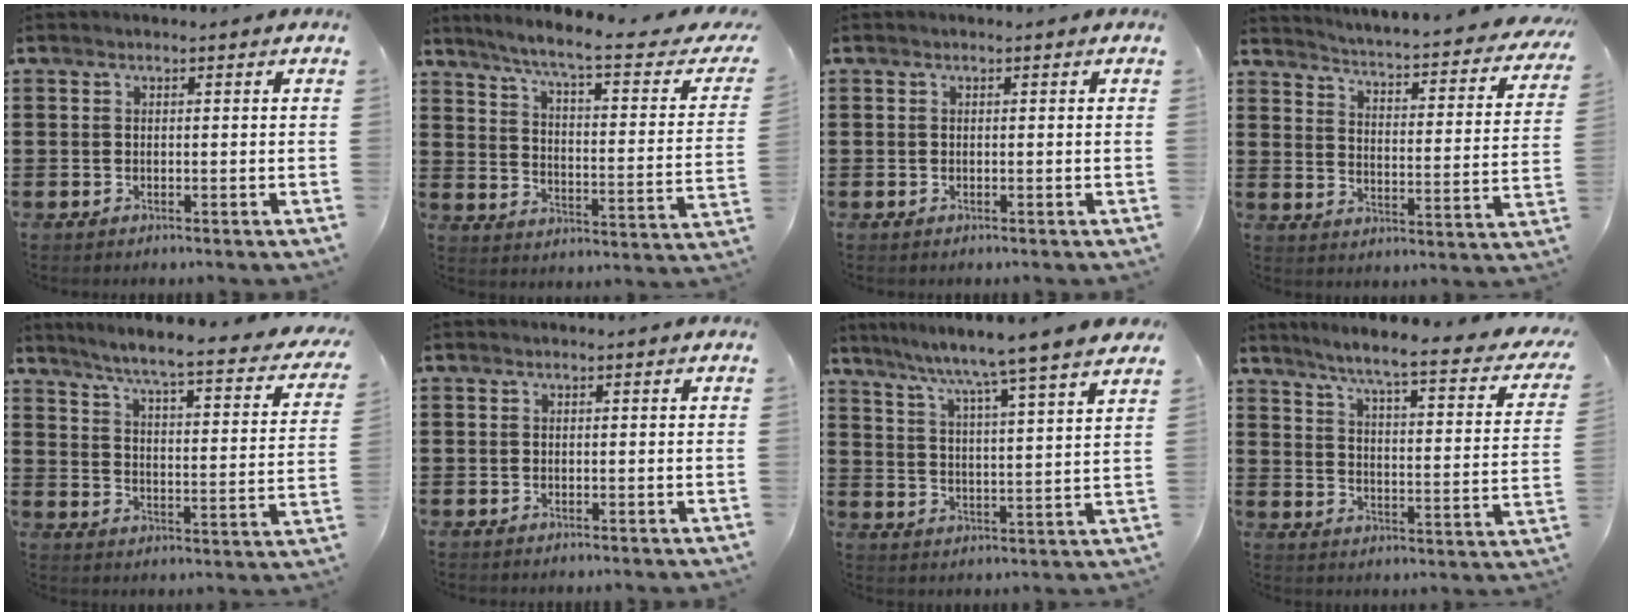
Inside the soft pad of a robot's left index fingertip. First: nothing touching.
{"total": 7.2, "force": [5.2, -0.4, 5.0], "torque": [-0.109, -0.040, 0.077]}
{"total": 0.0}
{"total": 3.3, "force": [3.1, -0.7, 1.1], "torque": [-0.041, -0.036, 0.041]}
{"total": 5.2, "force": [4.4, -0.8, 2.7], "torque": [-0.075, -0.042, 0.062]}
{"total": 0.0}
{"total": 6.3, "force": [5.4, -1.9, 2.5], "torque": [-0.072, -0.047, 0.081]}
{"total": 5.7, "force": [4.5, -0.7, 3.4], "torque": [-0.088, -0.041, 0.066]}